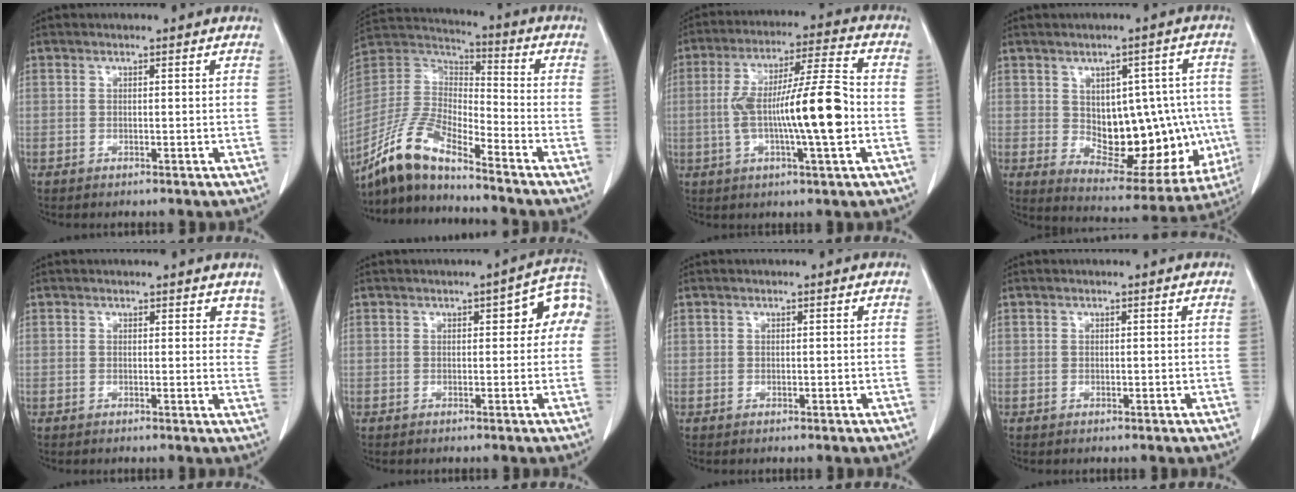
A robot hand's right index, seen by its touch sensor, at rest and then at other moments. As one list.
[{"total": 13.3, "force": [-11.0, 2.3, 7.2], "torque": [-0.158, 0.002, -0.214]}, {"total": 14.1, "force": [-1.9, 1.2, 13.9], "torque": [-0.245, 0.011, -0.032]}, {"total": 16.9, "force": [-0.8, 9.0, 14.2], "torque": [-0.179, 0.021, 0.021]}, {"total": 4.7, "force": [3.9, 2.1, 1.6], "torque": [0.005, -0.011, 0.029]}, {"total": 6.5, "force": [1.4, 2.5, 5.8], "torque": [-0.061, 0.032, 0.011]}, {"total": 0.0}, {"total": 0.0}]